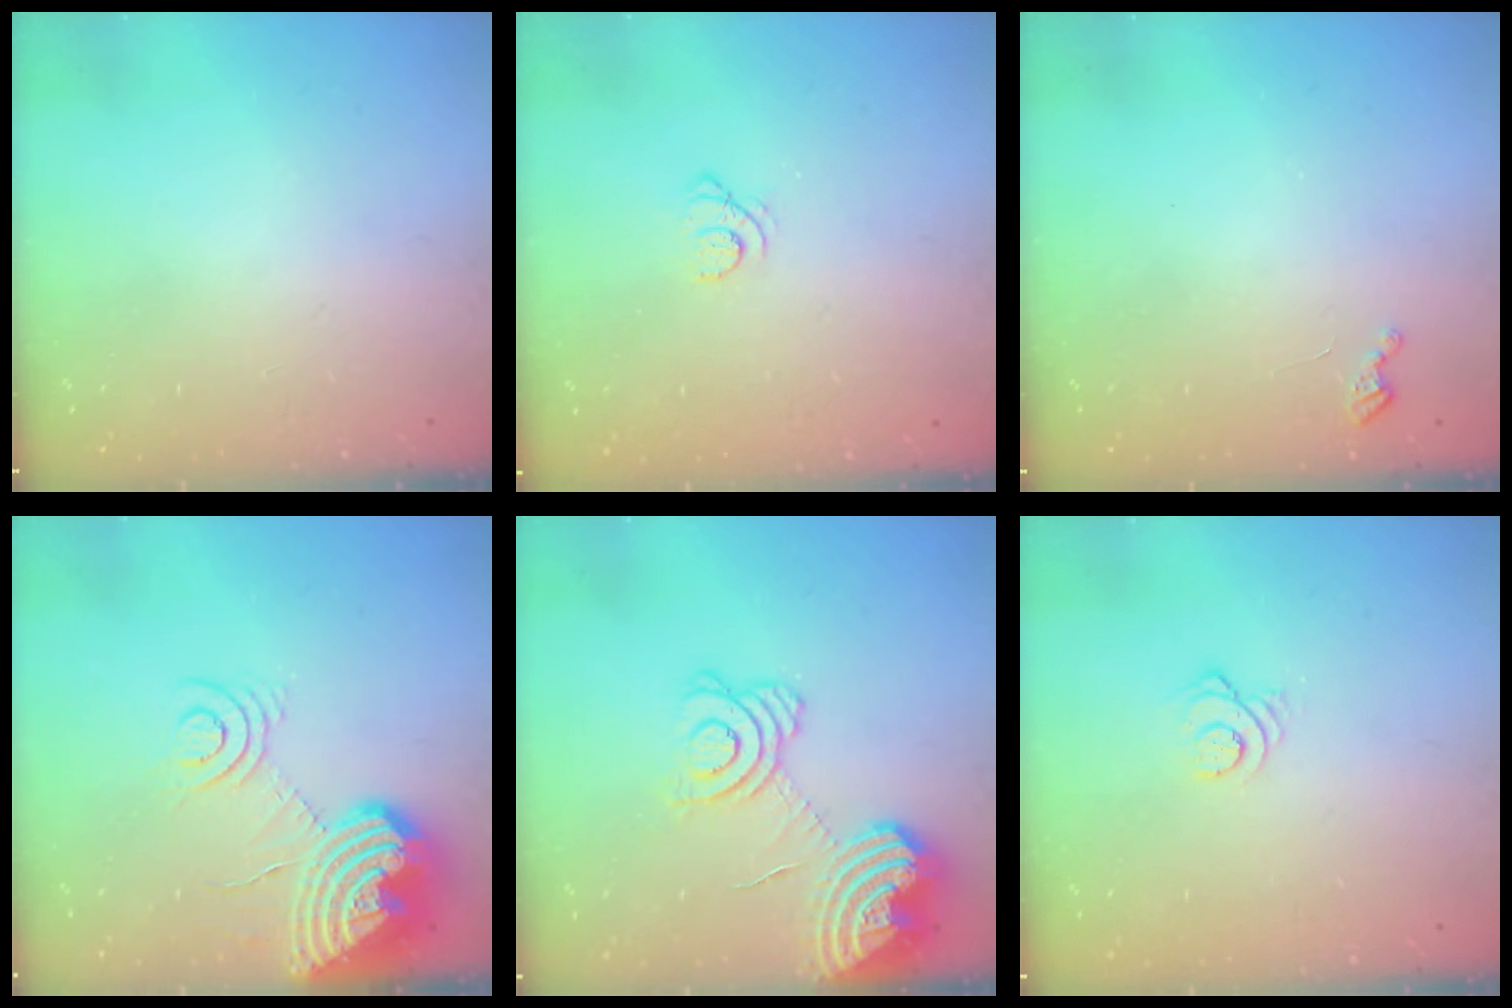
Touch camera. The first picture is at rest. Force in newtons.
{"total": 1.7, "press": 1.7, "slide": 0.2}
{"total": 2.7, "press": 2.7, "slide": 0.4}
{"total": 16.4, "press": 16.3, "slide": 2.5}
{"total": 18.4, "press": 18.2, "slide": 2.6}
{"total": 3.3, "press": 3.3, "slide": 0.2}